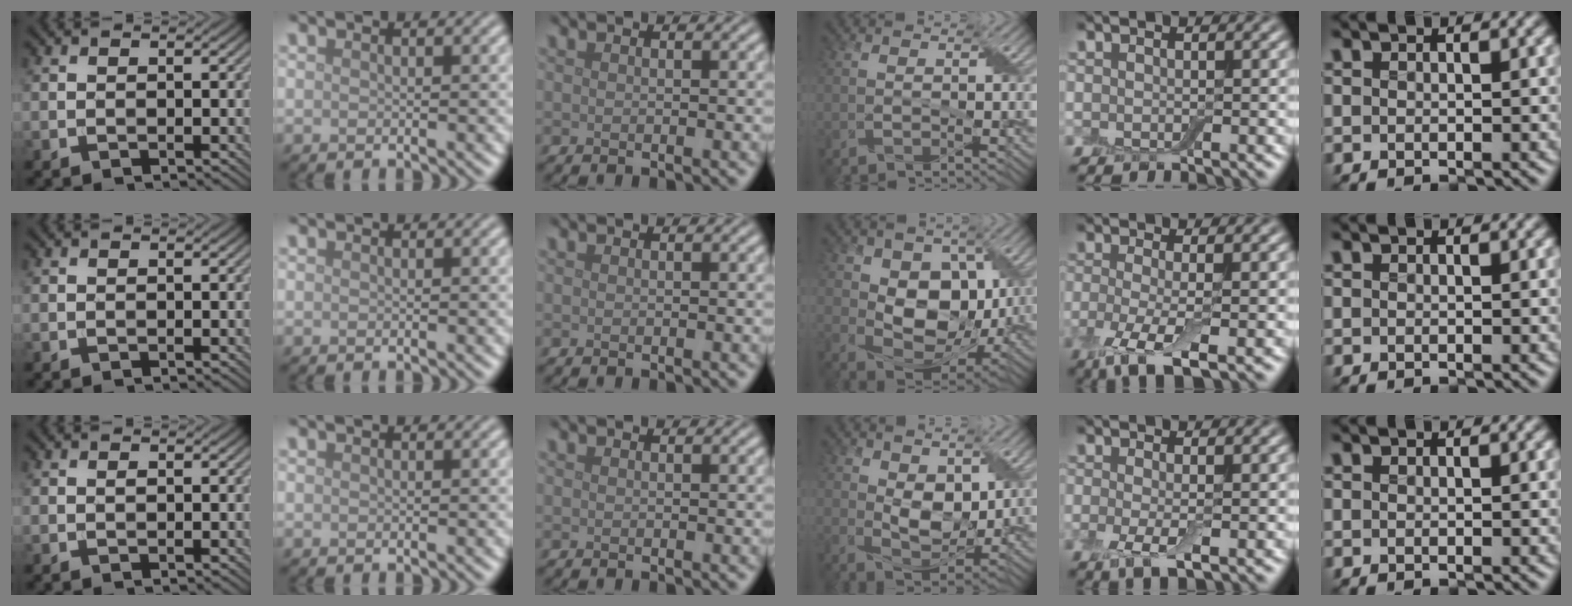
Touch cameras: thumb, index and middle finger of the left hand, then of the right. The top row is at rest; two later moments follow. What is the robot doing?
{"motion": "peel", "object": "small bumper sticker"}